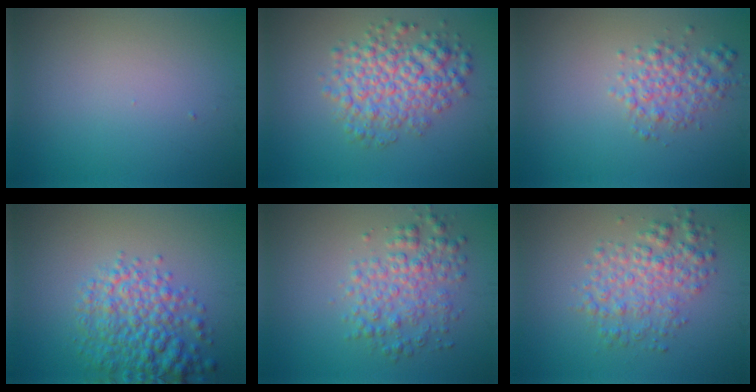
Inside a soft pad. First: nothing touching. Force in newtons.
{"total": 5.7, "press": 5.7, "slide": 0.1}
{"total": 2.8, "press": 2.8, "slide": 0.1}
{"total": 5.8, "press": 5.8, "slide": 0.3}
{"total": 4.0, "press": 4.0, "slide": 0.0}
{"total": 4.0, "press": 4.0, "slide": 0.0}